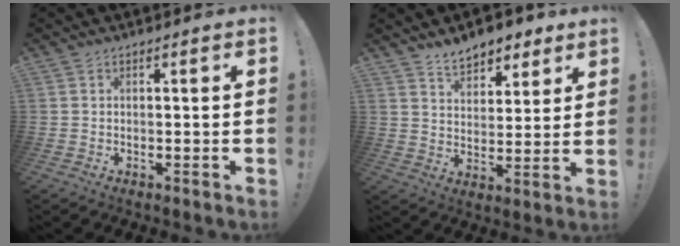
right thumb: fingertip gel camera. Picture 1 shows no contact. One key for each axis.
{"total": 8.9, "fx": 6.9, "fy": 4.7, "fz": 3.1, "tx": -0.047, "ty": -0.041, "tz": 0.130}